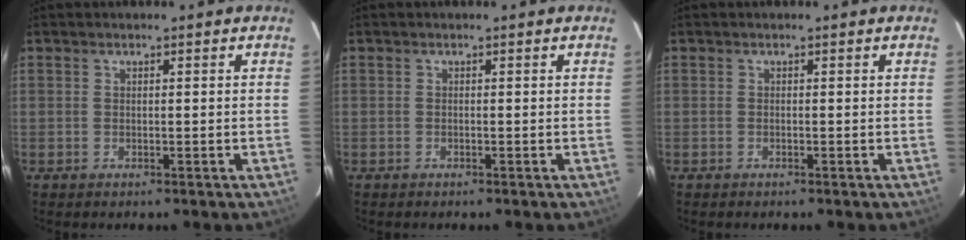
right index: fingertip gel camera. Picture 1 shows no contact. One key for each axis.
{"total": 0.0}
{"total": 0.0}